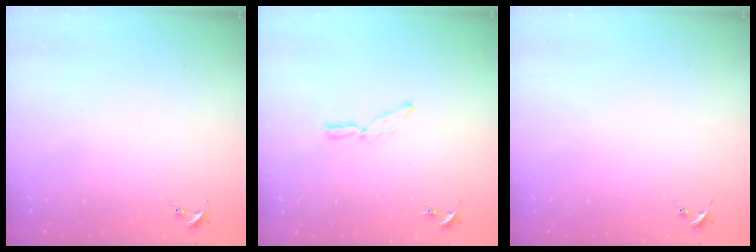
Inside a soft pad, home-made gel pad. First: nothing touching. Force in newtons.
{"total": 6.4, "press": 6.4, "slide": 0.3}
{"total": 0.0}